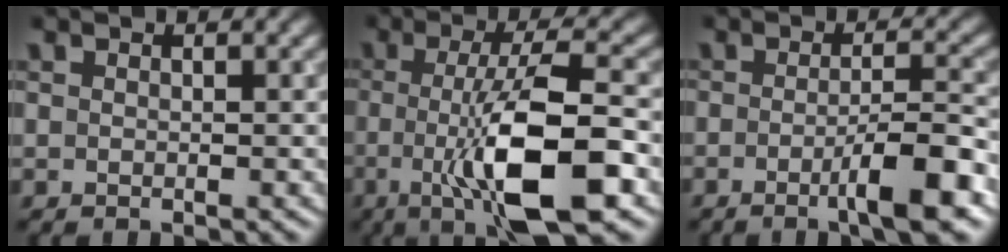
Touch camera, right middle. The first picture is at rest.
{"total": 10.2, "force": [-2.4, 2.5, 9.6], "torque": [-0.152, 0.001, -0.045]}
{"total": 5.6, "force": [-2.4, 0.9, 5.0], "torque": [-0.074, 0.002, -0.043]}